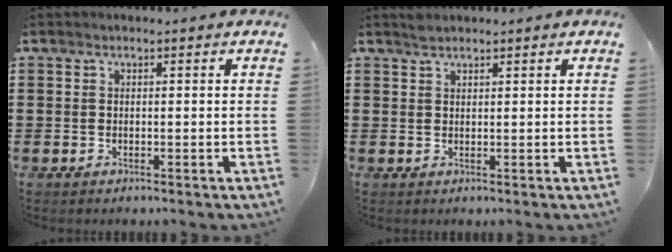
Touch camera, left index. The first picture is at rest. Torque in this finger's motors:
{"motor_torque": [-0.21, -0.23, 0.01, 0.00]}